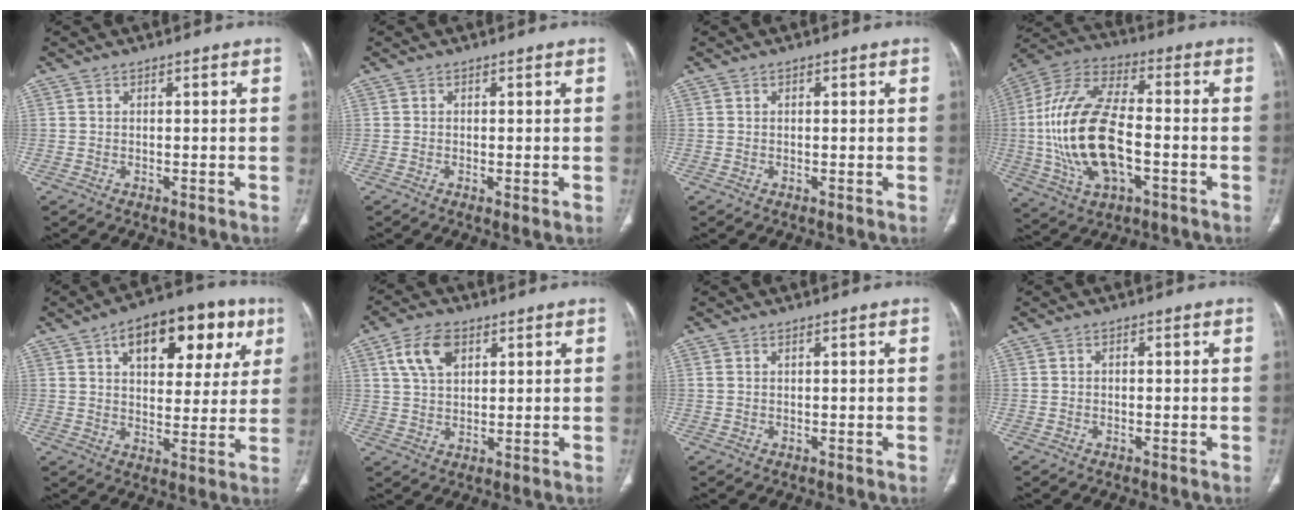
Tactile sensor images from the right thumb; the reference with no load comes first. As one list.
[{"total": 0.8, "force": [-0.1, 0.2, 0.7], "torque": [-0.014, -0.006, -0.001]}, {"total": 0.8, "force": [0.4, 0.4, 0.5], "torque": [-0.007, 0.002, 0.005]}, {"total": 21.3, "force": [-2.8, 10.5, 18.3], "torque": [-0.378, 0.021, -0.049]}, {"total": 19.2, "force": [8.4, 10.4, 13.9], "torque": [-0.147, 0.001, 0.118]}, {"total": 7.8, "force": [3.4, 4.7, 5.2], "torque": [-0.089, -0.006, 0.064]}, {"total": 0.9, "force": [0.5, 0.4, 0.6], "torque": [-0.014, 0.009, 0.015]}, {"total": 0.6, "force": [0.0, 0.5, 0.4], "torque": [-0.005, 0.004, -0.003]}]